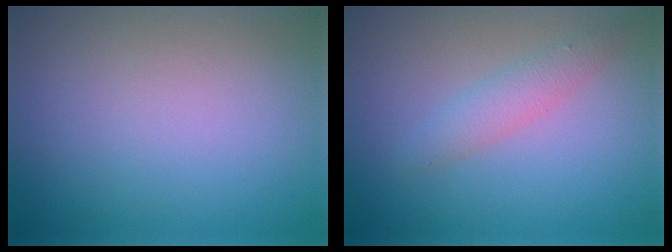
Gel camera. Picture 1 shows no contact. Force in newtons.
{"total": 2.0, "press": 2.0, "slide": 0.0}